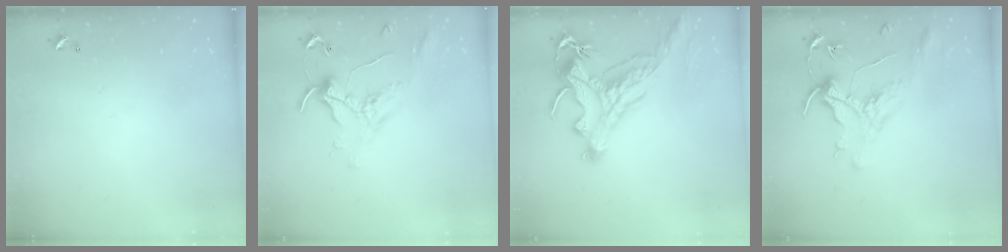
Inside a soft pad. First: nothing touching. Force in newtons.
{"total": 1.1, "press": 1.0, "slide": 0.4}
{"total": 5.1, "press": 4.8, "slide": 1.7}
{"total": 1.6, "press": 1.4, "slide": 0.7}